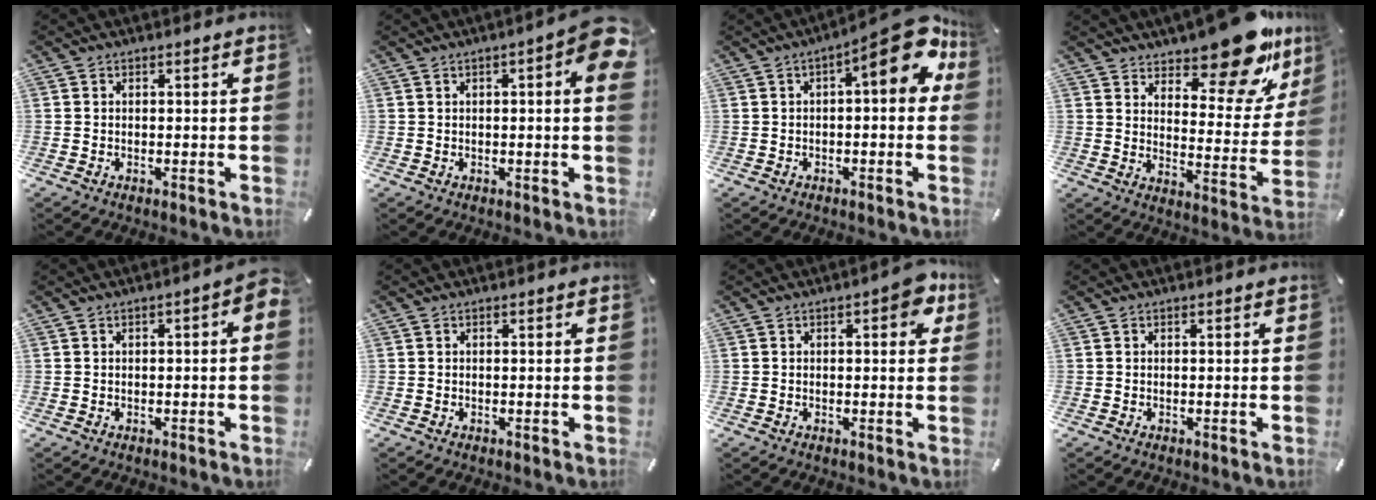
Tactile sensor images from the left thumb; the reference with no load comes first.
{"total": 6.2, "force": [1.8, 1.7, 5.7], "torque": [-0.073, -0.011, 0.026]}
{"total": 13.1, "force": [4.6, 4.5, 11.4], "torque": [-0.147, -0.029, 0.069]}
{"total": 18.5, "force": [14.5, 7.2, 8.9], "torque": [-0.096, -0.122, 0.240]}
{"total": 2.6, "force": [-0.5, 1.1, 2.3], "torque": [-0.039, 0.008, -0.009]}
{"total": 0.0}
{"total": 5.1, "force": [1.4, 2.3, 4.4], "torque": [-0.047, -0.003, 0.014]}
{"total": 0.0}